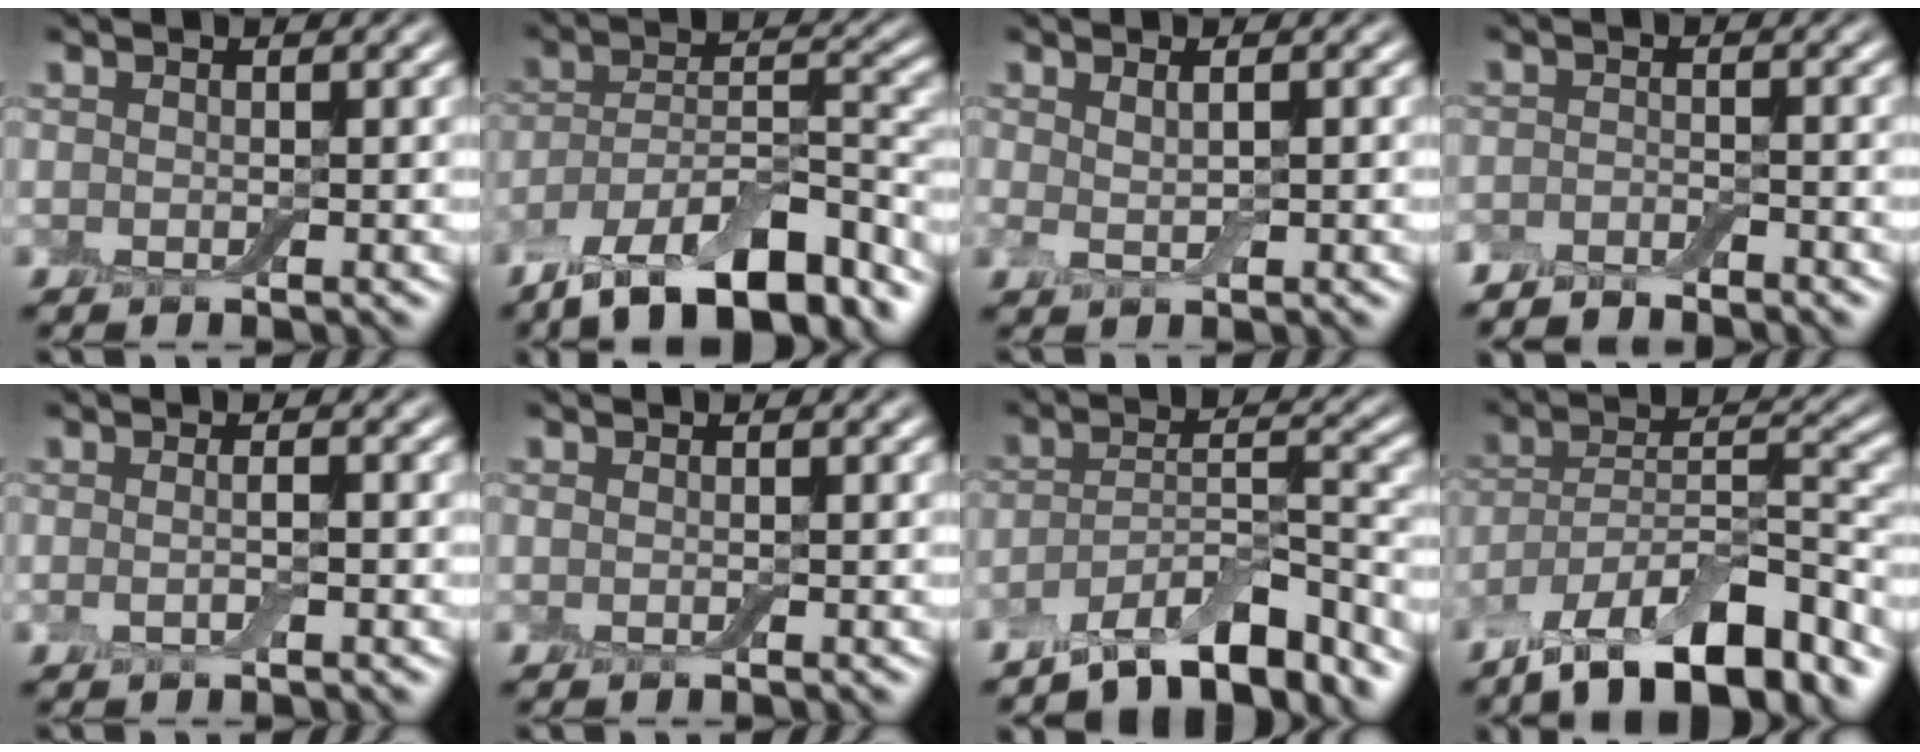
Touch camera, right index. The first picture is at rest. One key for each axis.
{"total": 12.4, "fx": -9.5, "fy": 4.5, "fz": 6.5, "tx": -0.119, "ty": 0.014, "tz": -0.160}
{"total": 1.3, "fx": 0.5, "fy": 0.4, "fz": 1.2, "tx": -0.029, "ty": 0.001, "tz": 0.010}
{"total": 2.4, "fx": -2.4, "fy": 0.4, "fz": 0.3, "tx": -0.006, "ty": 0.001, "tz": -0.050}
{"total": 1.0, "fx": -0.3, "fy": 0.1, "fz": 1.0, "tx": -0.022, "ty": 0.000, "tz": -0.007}
{"total": 0.0}
{"total": 7.4, "fx": -6.1, "fy": 2.0, "fz": 3.8, "tx": -0.058, "ty": -0.002, "tz": -0.107}
{"total": 12.8, "fx": -9.8, "fy": 4.0, "fz": 7.1, "tx": -0.122, "ty": 0.022, "tz": -0.171}